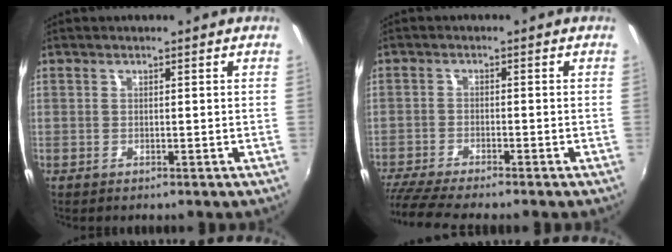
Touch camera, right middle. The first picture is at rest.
{"total": 8.8, "force": [-7.8, -0.1, 4.1], "torque": [-0.106, -0.035, -0.137]}